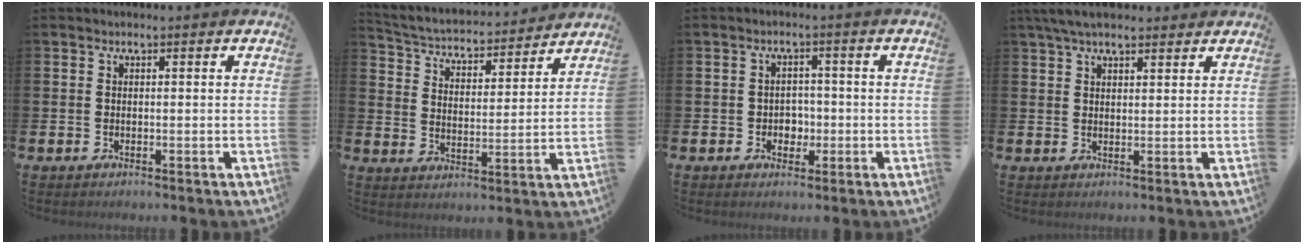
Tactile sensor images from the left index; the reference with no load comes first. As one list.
[{"total": 4.4, "force": [4.1, 1.2, 0.7], "torque": [-0.041, -0.041, 0.063]}, {"total": 2.5, "force": [-0.5, 2.3, 1.0], "torque": [-0.014, 0.001, -0.017]}, {"total": 4.5, "force": [3.8, 1.3, 1.9], "torque": [-0.046, -0.006, 0.072]}]